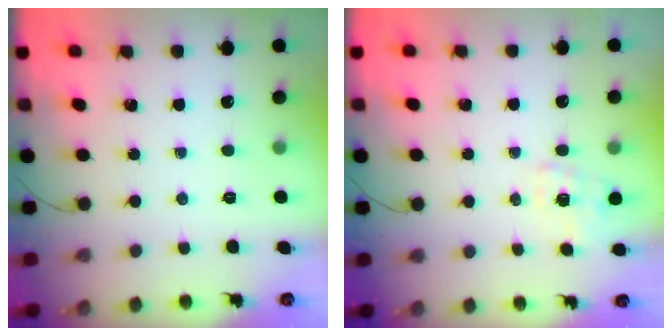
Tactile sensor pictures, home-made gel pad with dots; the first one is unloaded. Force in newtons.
{"total": 2.3, "press": 2.1, "slide": 1.0}